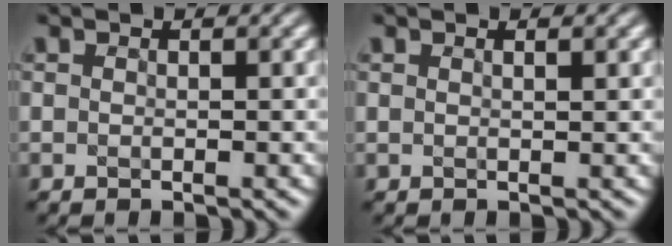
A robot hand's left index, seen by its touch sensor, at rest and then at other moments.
{"total": 0.6, "force": [0.6, -0.1, 0.3], "torque": [0.000, 0.005, 0.007]}